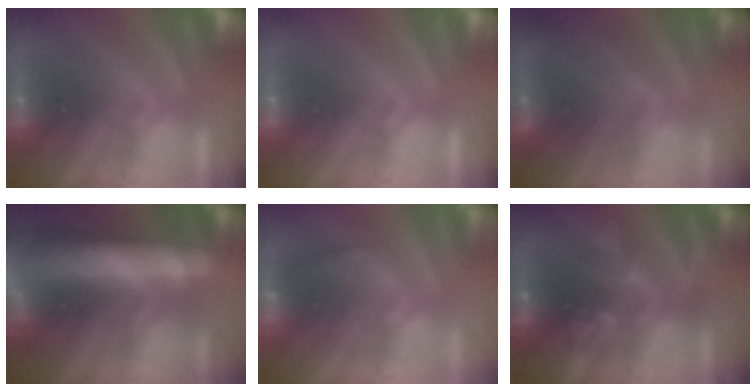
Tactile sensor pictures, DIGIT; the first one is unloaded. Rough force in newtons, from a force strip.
{"total": 0.0}
{"total": 2.5}
{"total": 9.4}
{"total": 2.4}
{"total": 3.4}